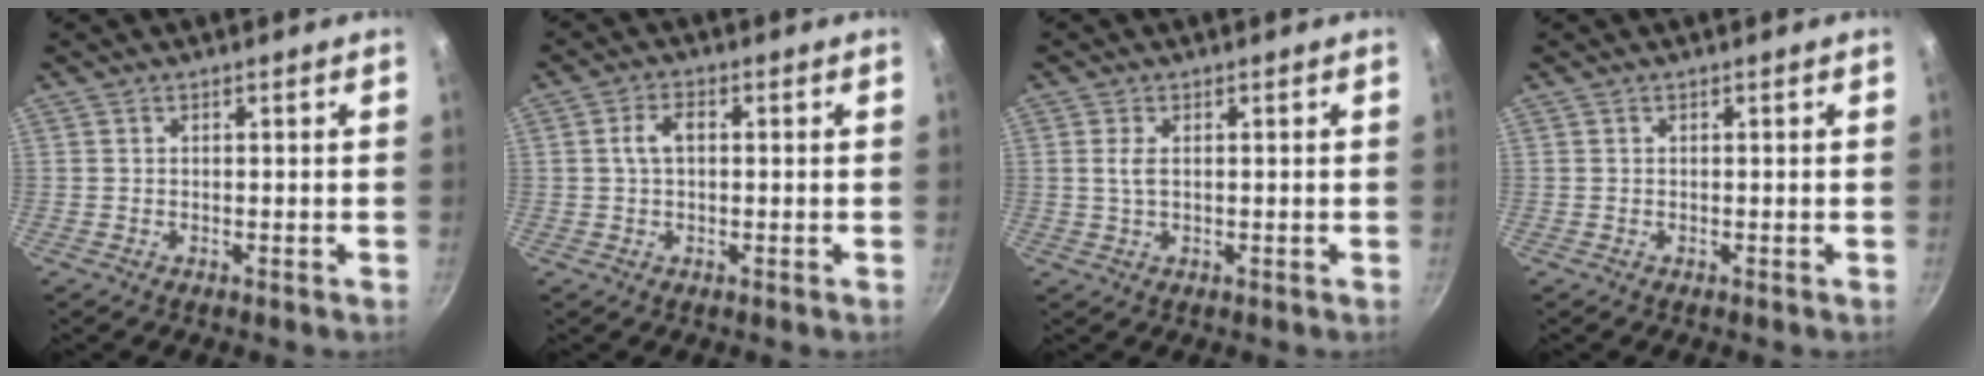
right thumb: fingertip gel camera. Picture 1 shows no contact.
{"total": 3.6, "force": [0.4, 2.2, 2.8], "torque": [-0.049, 0.014, 0.005]}
{"total": 2.3, "force": [0.4, 1.1, 2.0], "torque": [-0.040, -0.001, 0.009]}
{"total": 0.0}